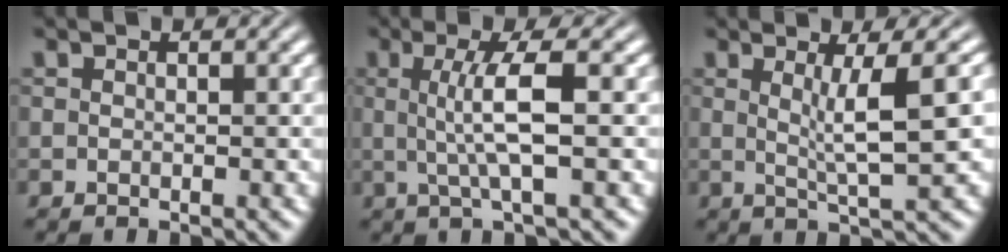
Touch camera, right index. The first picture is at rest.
{"total": 4.1, "force": [0.3, -0.8, 4.0], "torque": [-0.067, 0.000, 0.011]}
{"total": 4.1, "force": [0.9, -1.2, 3.8], "torque": [-0.052, -0.008, 0.023]}